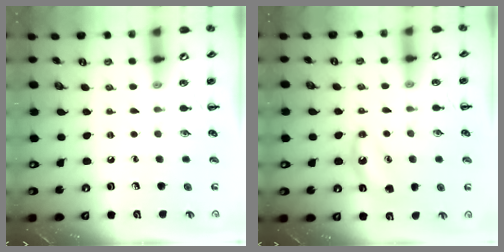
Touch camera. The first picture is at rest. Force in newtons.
{"total": 7.0, "press": 6.9, "slide": 1.3}